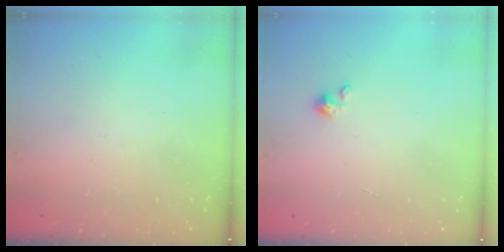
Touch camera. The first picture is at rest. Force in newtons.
{"total": 1.4, "press": 1.4, "slide": 0.3}